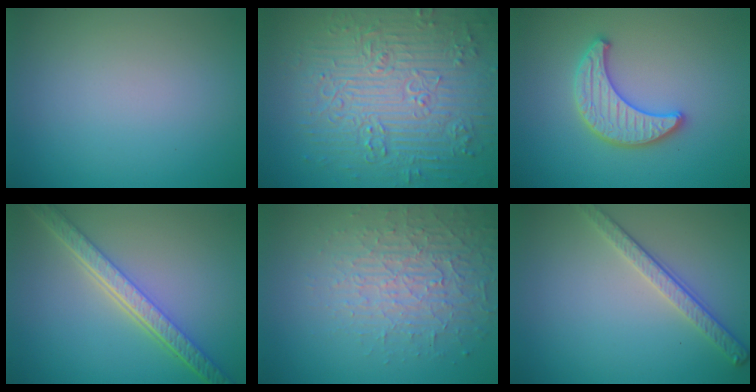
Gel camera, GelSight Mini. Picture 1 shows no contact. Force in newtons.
{"total": 9.2, "press": 6.8, "slide": 6.2}
{"total": 3.4, "press": 3.3, "slide": 0.7}
{"total": 5.6, "press": 4.4, "slide": 3.5}
{"total": 4.0, "press": 3.7, "slide": 1.4}
{"total": 2.8, "press": 2.5, "slide": 1.2}